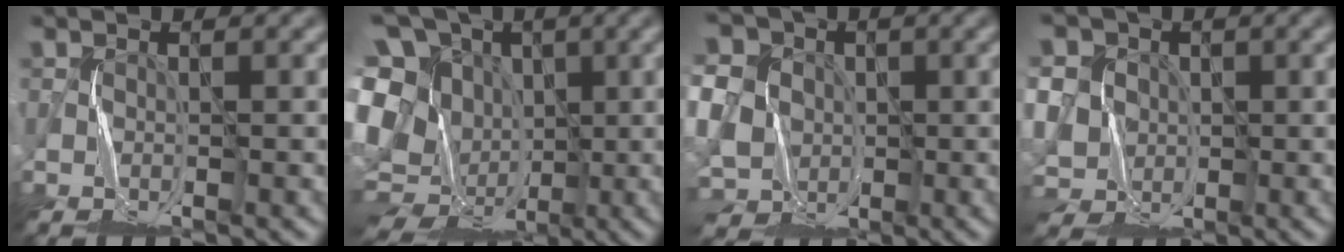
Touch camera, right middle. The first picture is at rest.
{"total": 16.4, "force": [-4.6, 13.5, 8.1], "torque": [-0.172, -0.010, -0.082]}
{"total": 12.3, "force": [-0.2, 10.9, 5.8], "torque": [-0.150, 0.016, -0.030]}
{"total": 7.8, "force": [0.9, 7.3, 2.7], "torque": [-0.073, 0.025, -0.003]}